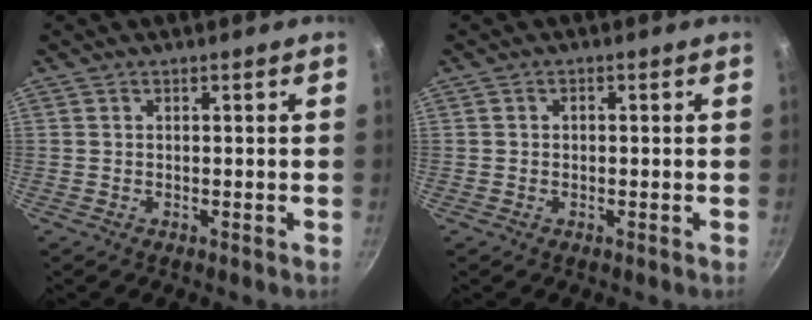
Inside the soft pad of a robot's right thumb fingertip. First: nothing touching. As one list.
[{"total": 0.8, "force": [-0.1, 0.7, 0.4], "torque": [-0.007, 0.005, -0.001]}]